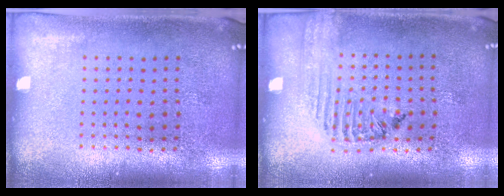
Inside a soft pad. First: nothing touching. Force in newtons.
{"total": 1.6, "press": 1.6, "slide": 0.3}